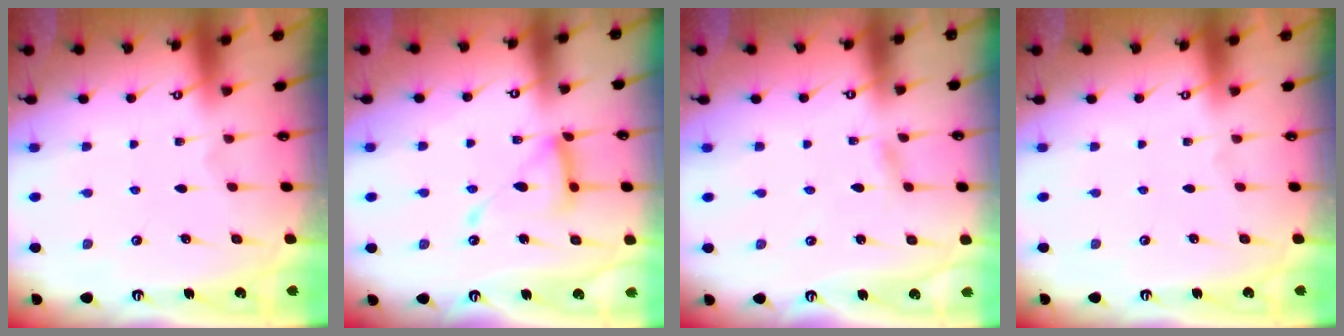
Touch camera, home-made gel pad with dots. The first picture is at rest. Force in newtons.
{"total": 13.2, "press": 13.1, "slide": 1.2}
{"total": 1.1, "press": 1.1, "slide": 0.1}
{"total": 0.0}